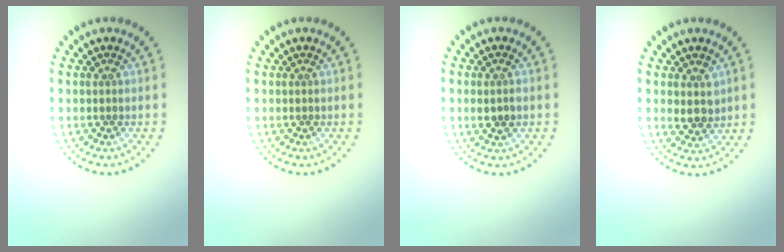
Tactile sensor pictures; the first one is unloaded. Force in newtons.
{"total": 0.0}
{"total": 1.6, "press": 1.5, "slide": 0.5}
{"total": 2.2, "press": 2.0, "slide": 0.9}